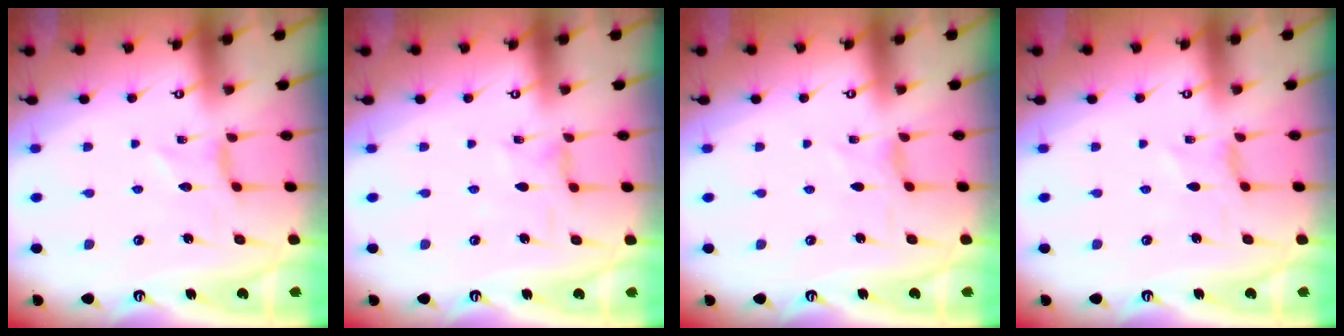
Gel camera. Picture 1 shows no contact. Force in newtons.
{"total": 1.9, "press": 1.9, "slide": 0.3}
{"total": 0.8, "press": 0.8, "slide": 0.2}
{"total": 0.0}